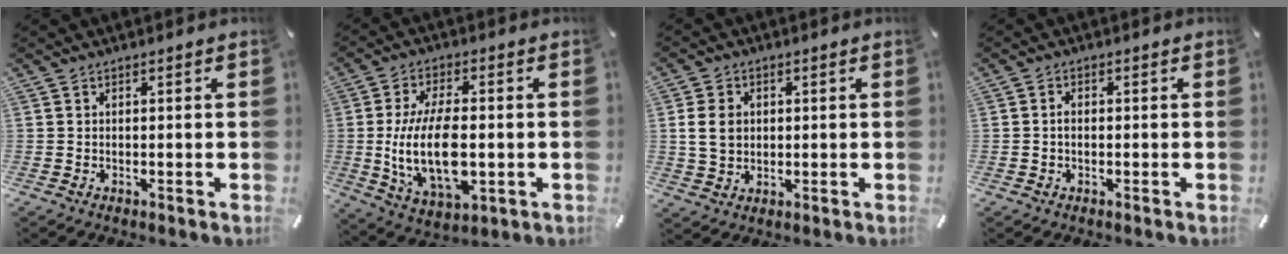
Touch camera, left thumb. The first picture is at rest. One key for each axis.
{"total": 17.2, "fx": -1.5, "fy": 8.8, "fz": 14.6, "tx": -0.294, "ty": -0.019, "tz": -0.024}
{"total": 6.3, "fx": 0.7, "fy": 5.2, "fz": 3.4, "tx": -0.085, "ty": 0.002, "tz": 0.008}
{"total": 1.6, "fx": -0.3, "fy": 0.9, "fz": 1.3, "tx": -0.025, "ty": 0.004, "tz": -0.007}